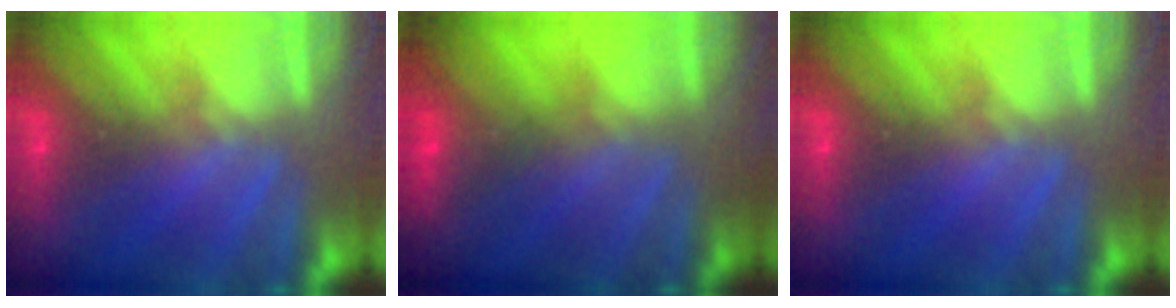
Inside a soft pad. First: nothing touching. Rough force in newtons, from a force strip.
{"total": 1.5}
{"total": 0.0}